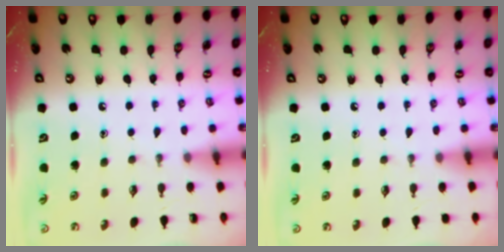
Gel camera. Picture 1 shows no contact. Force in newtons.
{"total": 1.9, "press": 1.9, "slide": 0.1}